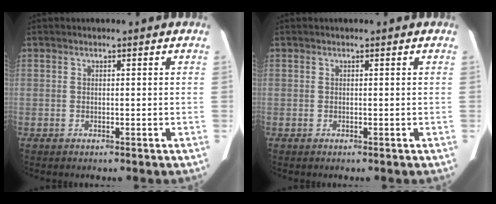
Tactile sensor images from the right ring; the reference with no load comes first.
{"total": 0.0}